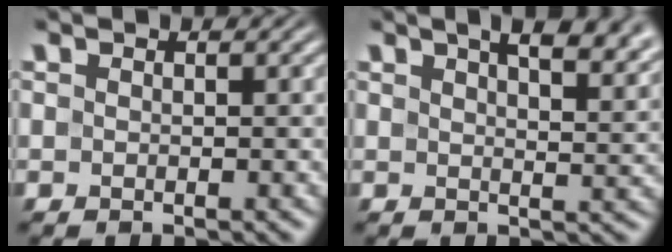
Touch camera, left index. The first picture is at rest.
{"total": 9.2, "force": [6.0, 3.7, 6.0], "torque": [-0.029, 0.035, 0.047]}